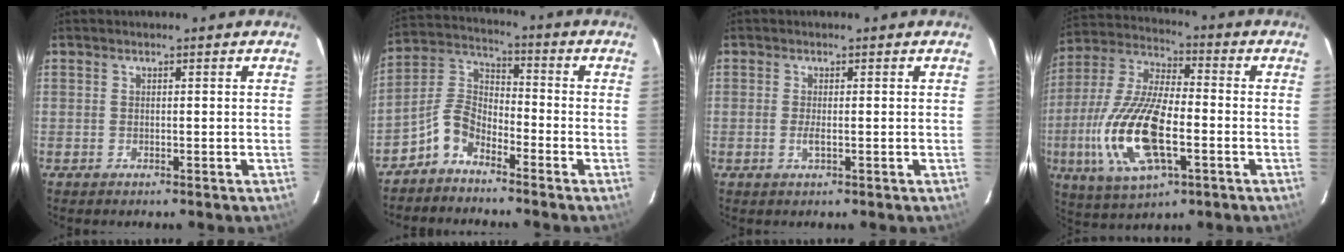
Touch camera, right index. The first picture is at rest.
{"total": 6.8, "force": [-4.9, 3.5, 3.2], "torque": [-0.077, 0.027, -0.108]}
{"total": 1.6, "force": [-0.3, 0.3, 1.5], "torque": [-0.032, -0.003, -0.007]}
{"total": 19.3, "force": [-5.1, 7.8, 16.9], "torque": [-0.366, -0.013, -0.096]}